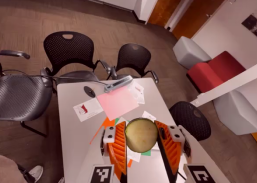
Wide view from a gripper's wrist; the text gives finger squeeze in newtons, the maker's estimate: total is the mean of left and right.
{"total": 13.6, "left": 13.7, "right": 13.5}